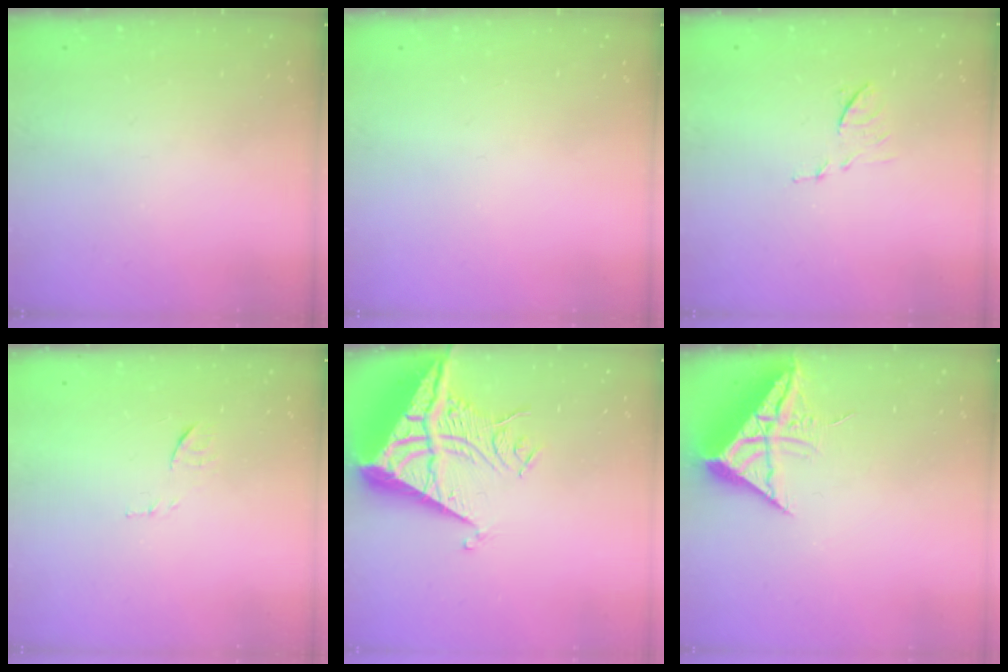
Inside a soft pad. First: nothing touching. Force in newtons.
{"total": 0.0}
{"total": 6.6, "press": 6.6, "slide": 0.5}
{"total": 6.9, "press": 6.9, "slide": 0.7}
{"total": 13.3, "press": 13.2, "slide": 1.4}
{"total": 10.4, "press": 10.3, "slide": 1.1}